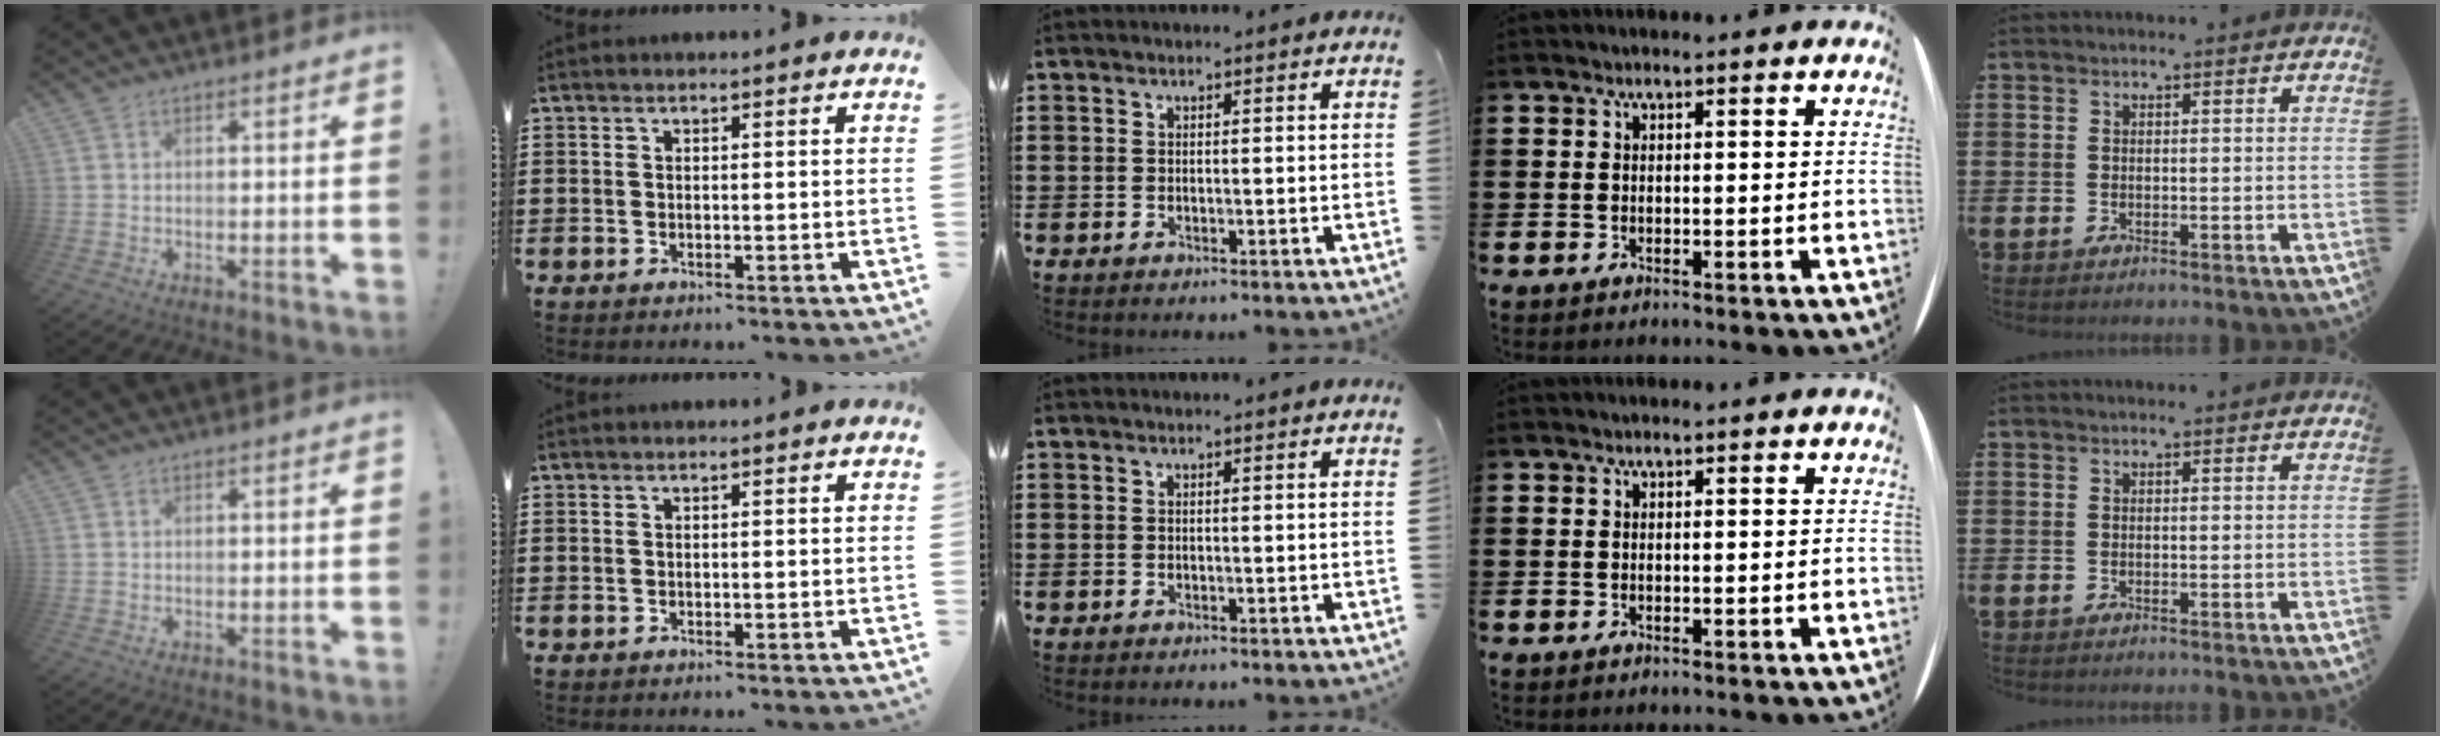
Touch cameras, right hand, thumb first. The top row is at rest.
{}